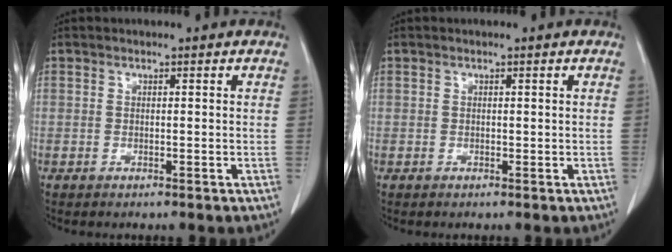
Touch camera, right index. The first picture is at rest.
{"total": 0.0}